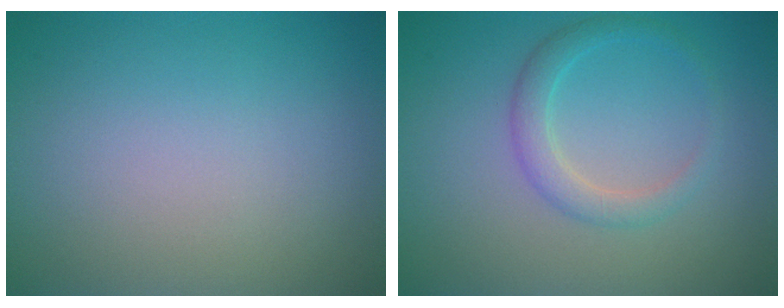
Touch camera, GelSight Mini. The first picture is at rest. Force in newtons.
{"total": 2.2, "press": 2.2, "slide": 0.1}